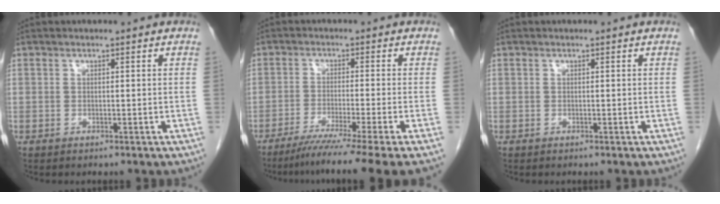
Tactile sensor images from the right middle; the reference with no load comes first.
{"total": 13.3, "force": [-10.3, -2.6, 8.0], "torque": [-0.103, -0.046, -0.157]}
{"total": 0.0}